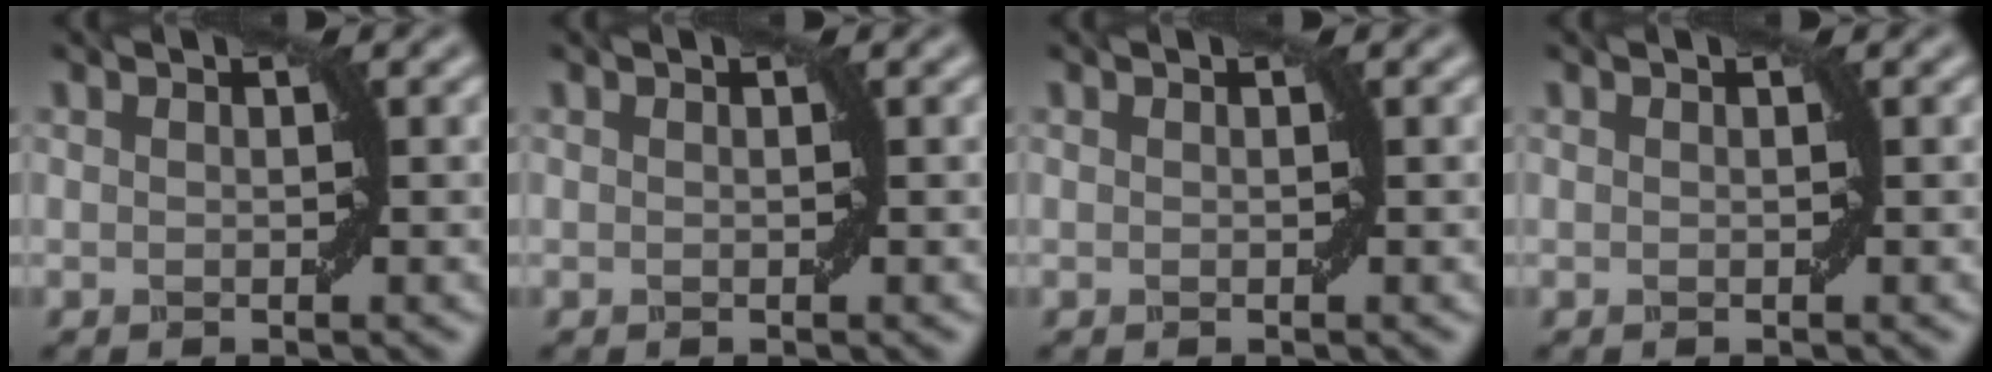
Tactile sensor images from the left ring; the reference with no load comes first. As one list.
[{"total": 0.0}, {"total": 0.0}, {"total": 0.0}]